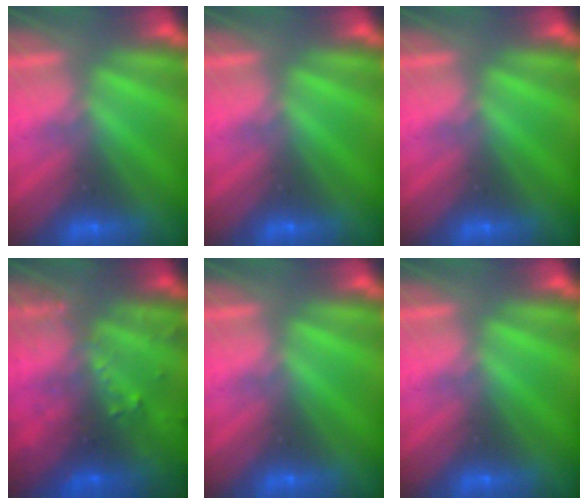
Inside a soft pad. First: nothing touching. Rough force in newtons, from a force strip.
{"total": 0.0}
{"total": 0.0}
{"total": 7.8}
{"total": 0.0}
{"total": 0.0}